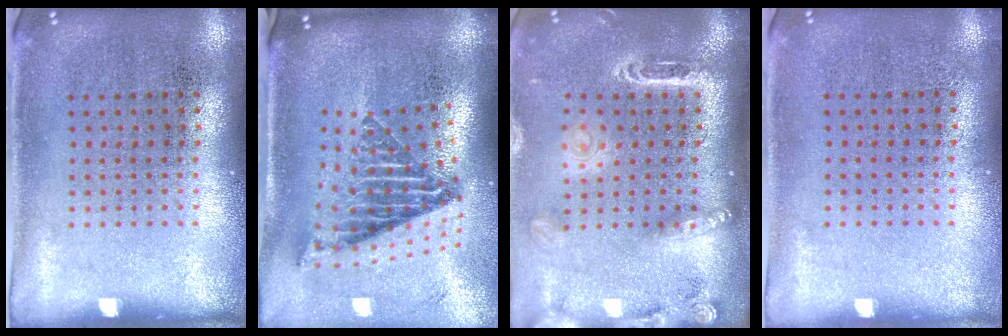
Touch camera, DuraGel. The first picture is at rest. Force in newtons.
{"total": 2.7, "press": 1.7, "slide": 2.1}
{"total": 2.4, "press": 1.9, "slide": 1.5}
{"total": 0.0}